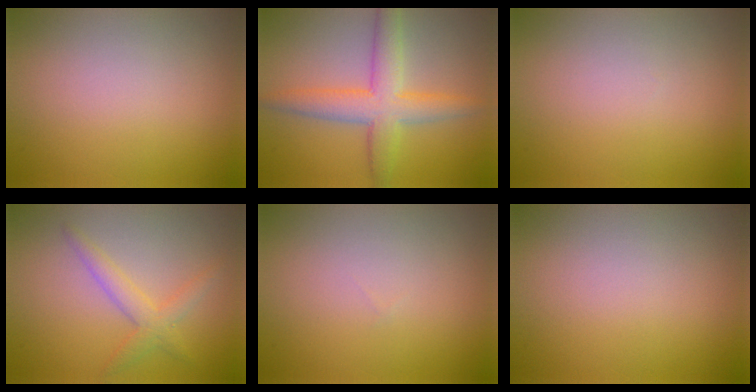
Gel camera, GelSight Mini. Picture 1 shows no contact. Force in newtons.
{"total": 5.3, "press": 5.3, "slide": 0.2}
{"total": 0.0}
{"total": 2.5, "press": 2.5, "slide": 0.1}
{"total": 0.0}
{"total": 0.0}